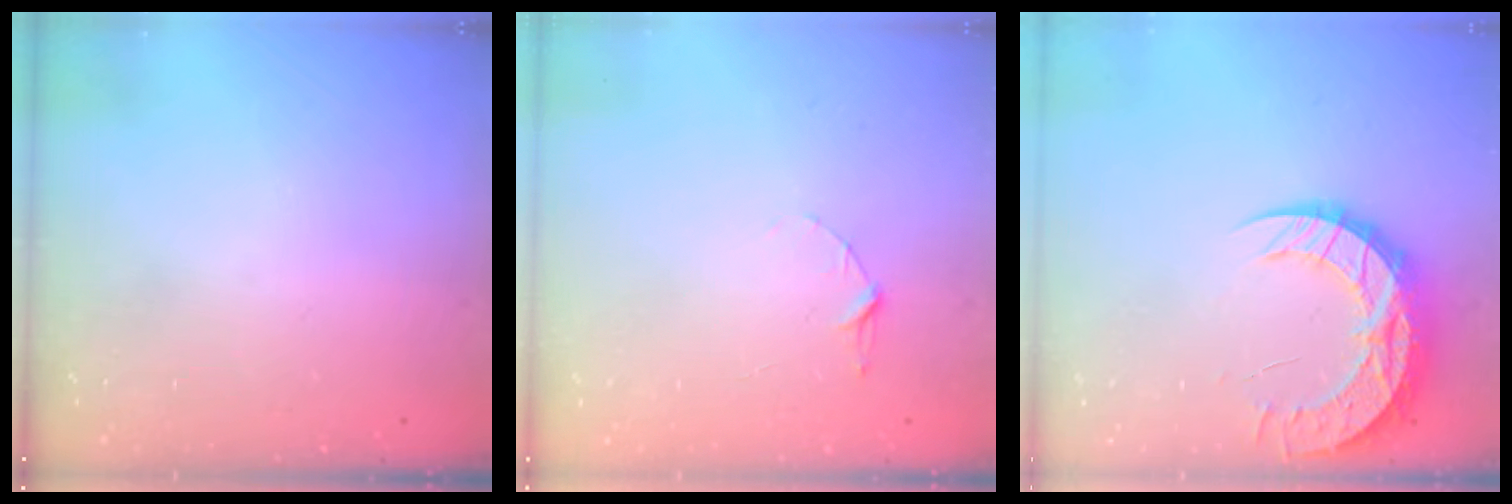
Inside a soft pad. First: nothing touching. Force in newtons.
{"total": 4.7, "press": 4.7, "slide": 0.5}
{"total": 13.4, "press": 13.4, "slide": 1.0}